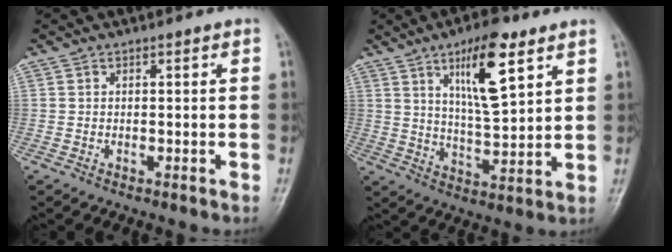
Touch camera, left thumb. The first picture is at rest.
{"total": 12.7, "force": [6.5, 3.7, 10.3], "torque": [-0.154, -0.038, 0.111]}